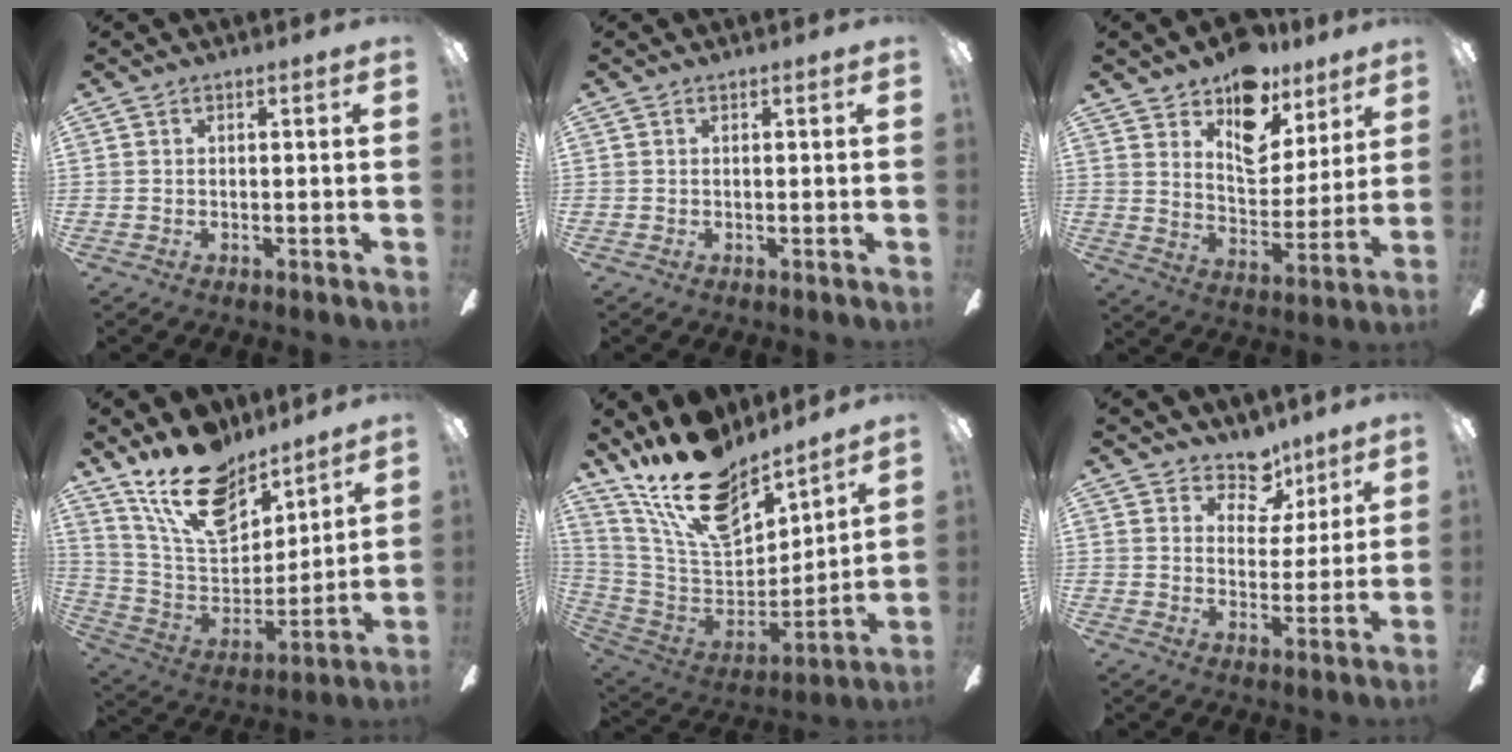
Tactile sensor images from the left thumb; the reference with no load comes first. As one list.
[{"total": 0.0}, {"total": 15.2, "force": [11.0, 8.4, 6.2], "torque": [-0.094, -0.074, 0.203]}, {"total": 19.2, "force": [14.2, 9.2, 8.9], "torque": [-0.167, -0.088, 0.259]}, {"total": 21.0, "force": [15.7, 8.8, 10.9], "torque": [-0.203, -0.102, 0.281]}, {"total": 8.8, "force": [6.5, 5.3, 2.7], "torque": [-0.041, -0.040, 0.120]}]